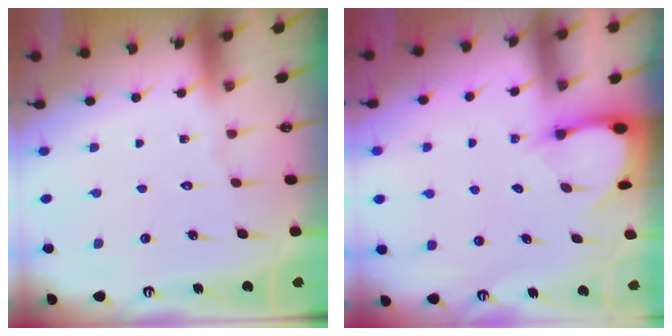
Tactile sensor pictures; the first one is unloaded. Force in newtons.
{"total": 2.6, "press": 2.5, "slide": 0.4}